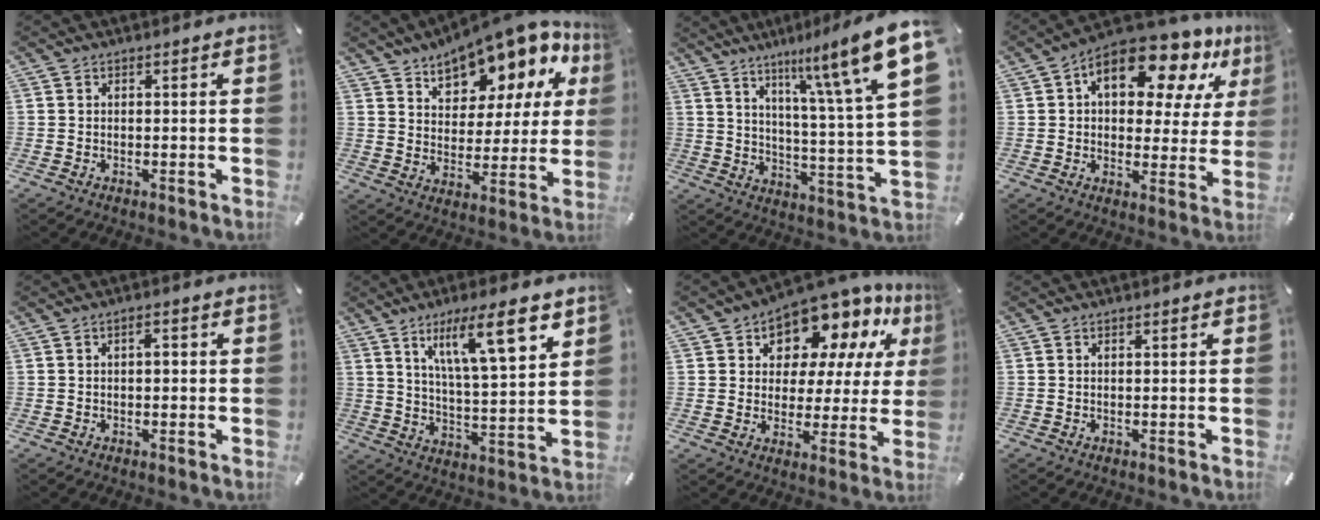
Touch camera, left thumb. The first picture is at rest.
{"total": 14.6, "force": [11.7, 6.6, 5.8], "torque": [-0.090, -0.092, 0.200]}
{"total": 17.9, "force": [11.1, 2.9, 13.8], "torque": [-0.213, -0.066, 0.169]}
{"total": 16.2, "force": [9.2, 8.5, 10.4], "torque": [-0.157, -0.047, 0.154]}
{"total": 2.1, "force": [0.3, 1.1, 1.8], "torque": [-0.028, 0.003, 0.001]}
{"total": 15.4, "force": [9.1, 4.1, 11.7], "torque": [-0.180, -0.043, 0.144]}
{"total": 12.0, "force": [9.3, 6.4, 4.0], "torque": [-0.070, -0.089, 0.165]}
{"total": 0.0}